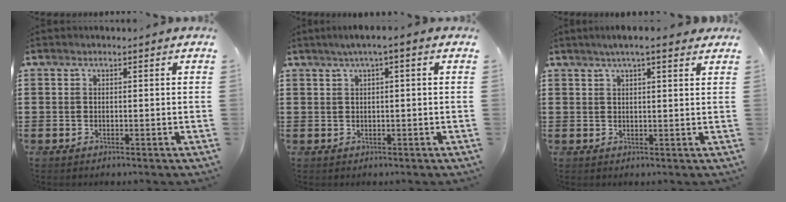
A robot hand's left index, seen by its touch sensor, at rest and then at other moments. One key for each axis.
{"total": 1.7, "fx": 0.1, "fy": 0.0, "fz": 1.7, "tx": -0.028, "ty": -0.001, "tz": 0.001}
{"total": 3.8, "fx": 2.7, "fy": 0.4, "fz": 2.6, "tx": -0.056, "ty": 0.007, "tz": 0.047}